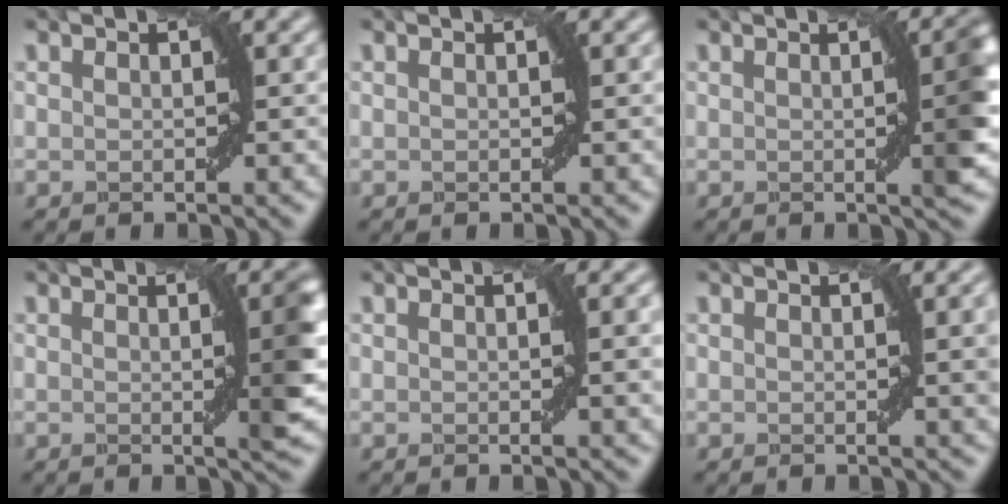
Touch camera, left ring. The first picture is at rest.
{"total": 0.0}
{"total": 5.2, "force": [0.2, 1.2, 5.1], "torque": [-0.047, 0.009, 0.002]}
{"total": 5.1, "force": [0.3, 1.1, 5.0], "torque": [-0.052, 0.005, 0.002]}
{"total": 2.3, "force": [0.4, 0.3, 2.3], "torque": [-0.026, 0.000, 0.007]}
{"total": 2.9, "force": [0.7, 0.6, 2.8], "torque": [-0.029, 0.003, 0.011]}